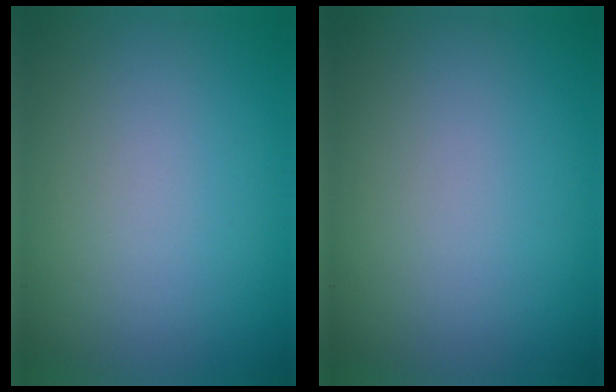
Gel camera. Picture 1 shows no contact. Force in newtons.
{"total": 0.0}